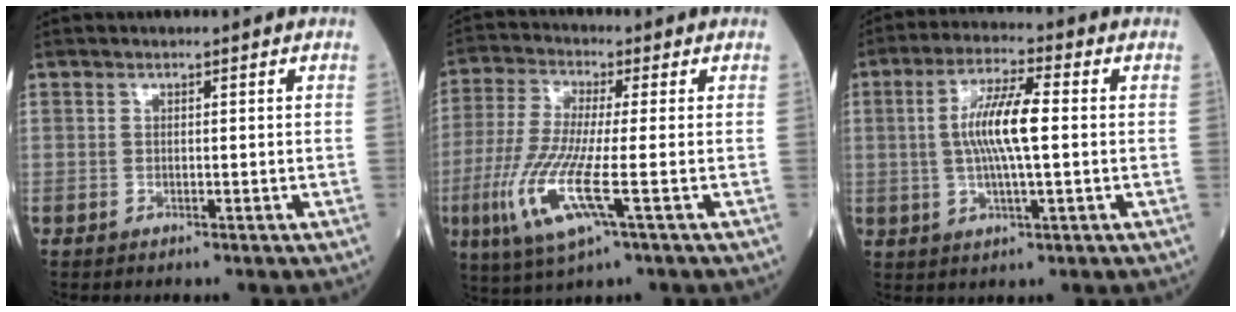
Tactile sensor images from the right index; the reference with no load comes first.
{"total": 11.6, "force": [-3.4, 1.2, 11.0], "torque": [-0.244, -0.024, -0.071]}
{"total": 9.1, "force": [0.5, 1.1, 9.0], "torque": [-0.176, 0.006, 0.006]}